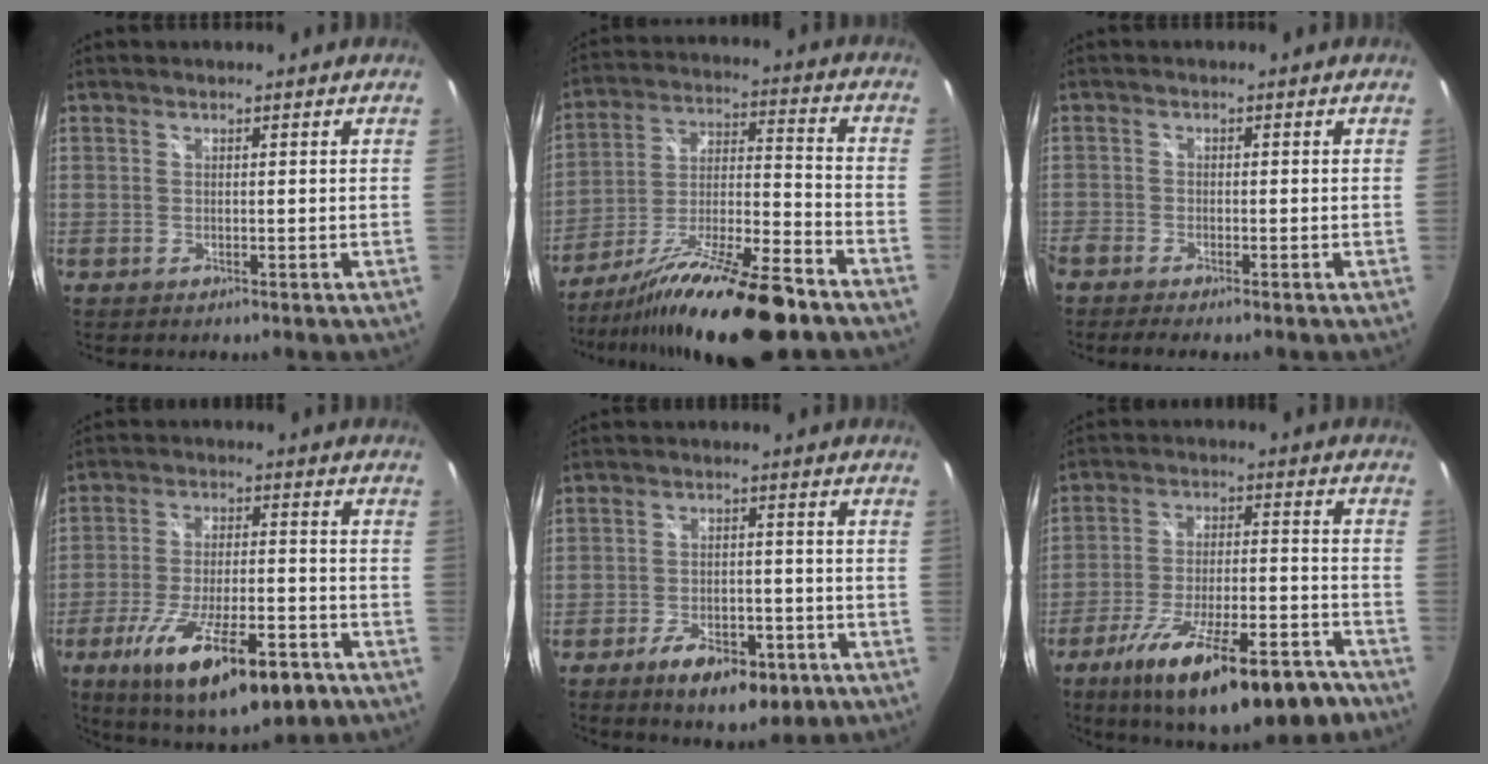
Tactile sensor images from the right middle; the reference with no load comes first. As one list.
[{"total": 20.7, "force": [-15.6, 2.6, 13.3], "torque": [-0.238, -0.029, -0.262]}, {"total": 2.5, "force": [-2.2, 0.4, 1.0], "torque": [-0.031, -0.012, -0.043]}, {"total": 19.7, "force": [-11.1, 6.0, 15.2], "torque": [-0.272, -0.042, -0.170]}, {"total": 11.0, "force": [-6.5, 5.1, 7.3], "torque": [-0.142, -0.009, -0.091]}, {"total": 22.5, "force": [-15.5, 6.3, 15.0], "torque": [-0.246, -0.033, -0.227]}]